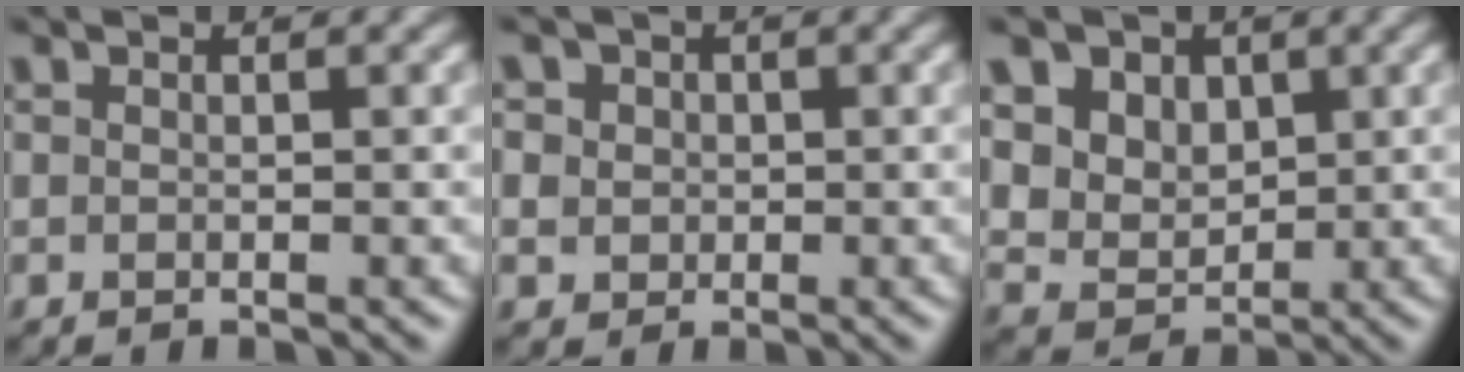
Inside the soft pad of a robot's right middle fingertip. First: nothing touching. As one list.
[{"total": 5.2, "force": [2.4, 4.2, 1.9], "torque": [-0.045, 0.017, 0.026]}, {"total": 7.0, "force": [3.6, 5.3, 2.7], "torque": [-0.069, -0.001, 0.064]}]